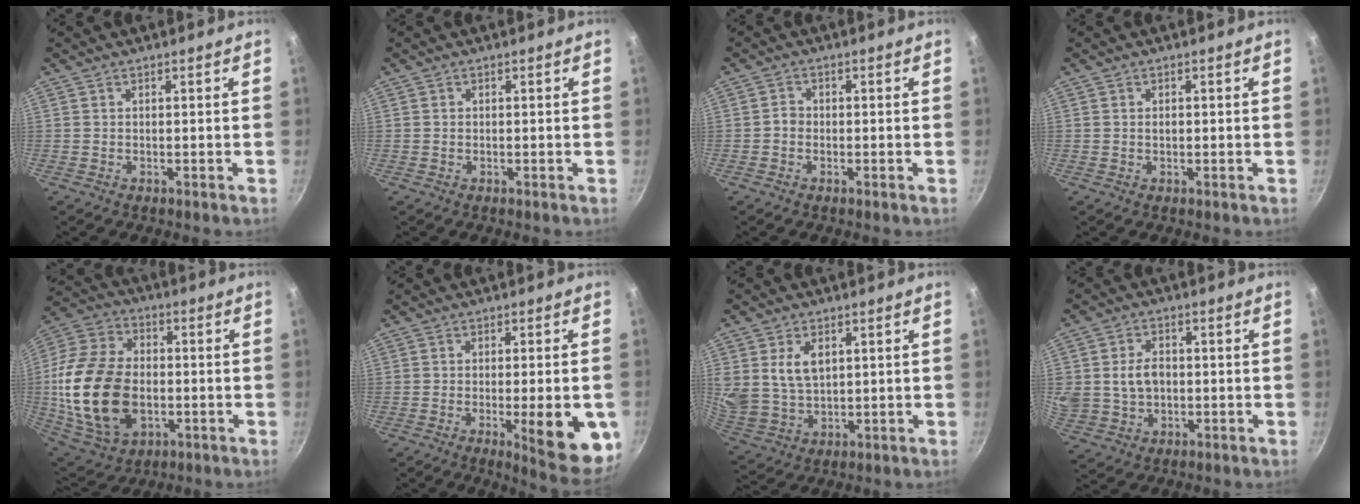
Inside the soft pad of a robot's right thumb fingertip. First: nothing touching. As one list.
[{"total": 0.6, "force": [0.0, 0.5, 0.2], "torque": [-0.002, 0.002, -0.001]}, {"total": 1.7, "force": [-0.6, 1.4, 0.8], "torque": [-0.007, 0.012, -0.013]}, {"total": 1.0, "force": [0.0, 0.6, 0.7], "torque": [-0.011, 0.002, 0.001]}, {"total": 23.2, "force": [-2.6, 15.5, 17.1], "torque": [-0.333, 0.017, -0.038]}, {"total": 13.4, "force": [-3.4, 3.6, 12.5], "torque": [-0.136, 0.002, -0.038]}, {"total": 9.4, "force": [2.8, 6.4, 6.3], "torque": [-0.106, -0.021, 0.066]}, {"total": 10.3, "force": [0.6, 8.3, 6.1], "torque": [-0.107, 0.012, 0.021]}]